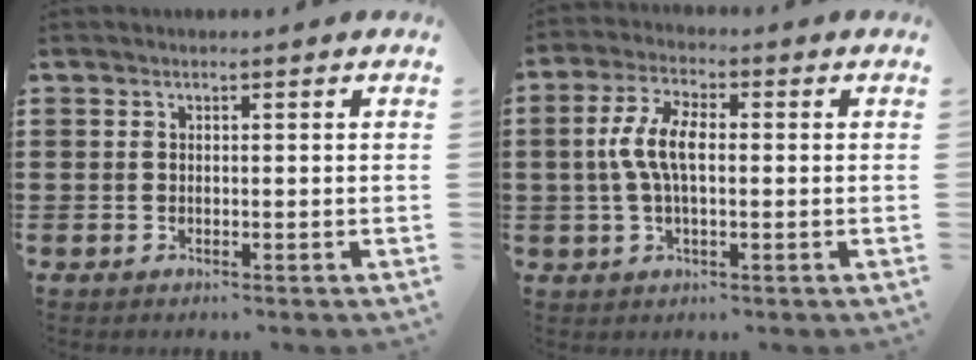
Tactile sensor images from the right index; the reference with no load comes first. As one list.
[{"total": 6.9, "force": [0.0, 2.9, 6.2], "torque": [-0.150, -0.002, -0.010]}]